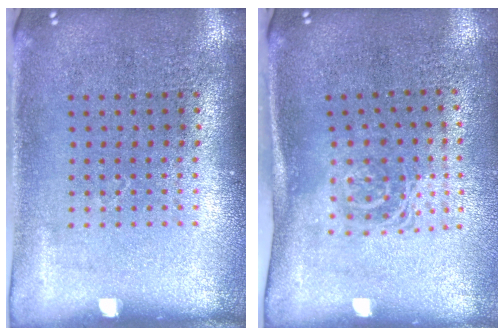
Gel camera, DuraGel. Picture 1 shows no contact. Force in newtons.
{"total": 1.5, "press": 1.1, "slide": 1.0}